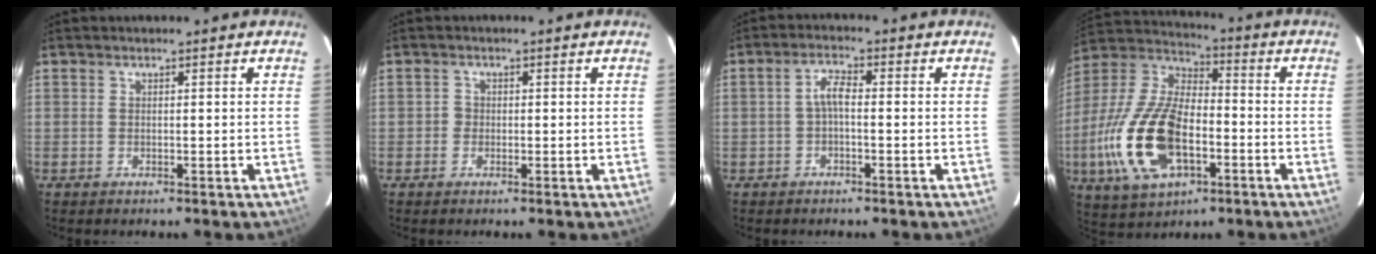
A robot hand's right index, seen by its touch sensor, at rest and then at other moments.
{"total": 1.3, "force": [-0.5, 1.2, 0.0], "torque": [0.000, 0.003, -0.011]}
{"total": 2.8, "force": [-0.7, 0.9, 2.5], "torque": [-0.055, 0.012, -0.016]}
{"total": 20.7, "force": [-6.2, 10.5, 16.7], "torque": [-0.371, -0.010, -0.110]}